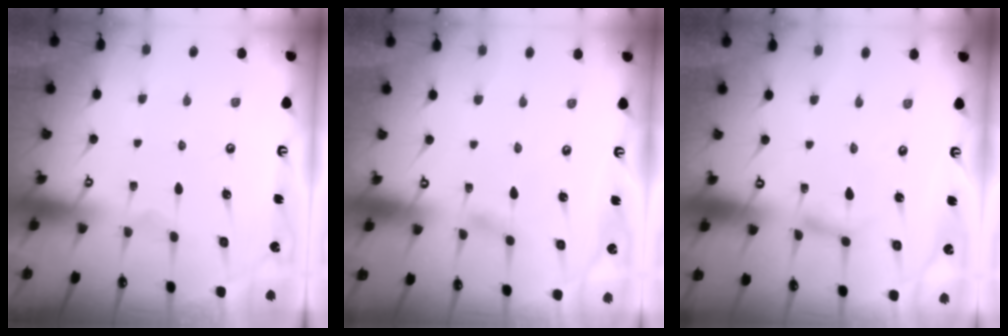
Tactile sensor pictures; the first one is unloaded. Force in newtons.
{"total": 1.4, "press": 1.4, "slide": 0.2}
{"total": 2.8, "press": 2.8, "slide": 0.2}